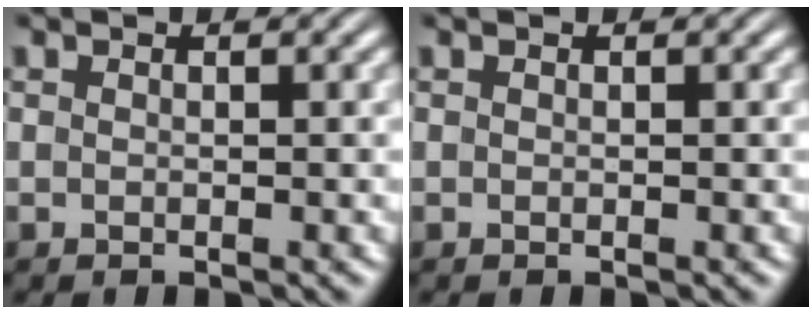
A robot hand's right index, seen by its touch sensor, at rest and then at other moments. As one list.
[{"total": 0.0}]